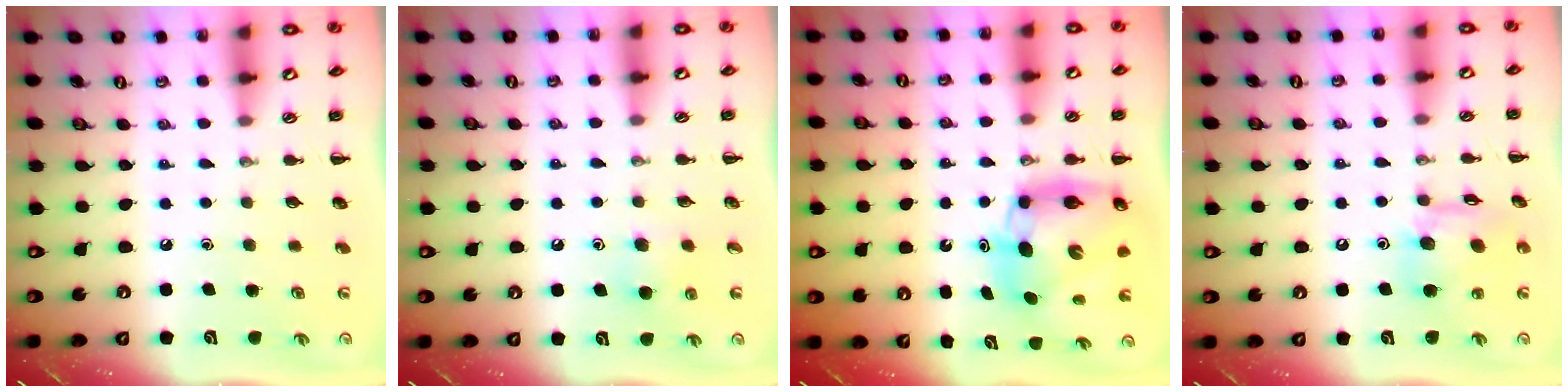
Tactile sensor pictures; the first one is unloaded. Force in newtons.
{"total": 5.1, "press": 4.9, "slide": 1.4}
{"total": 9.4, "press": 9.0, "slide": 2.7}
{"total": 12.8, "press": 12.6, "slide": 2.7}